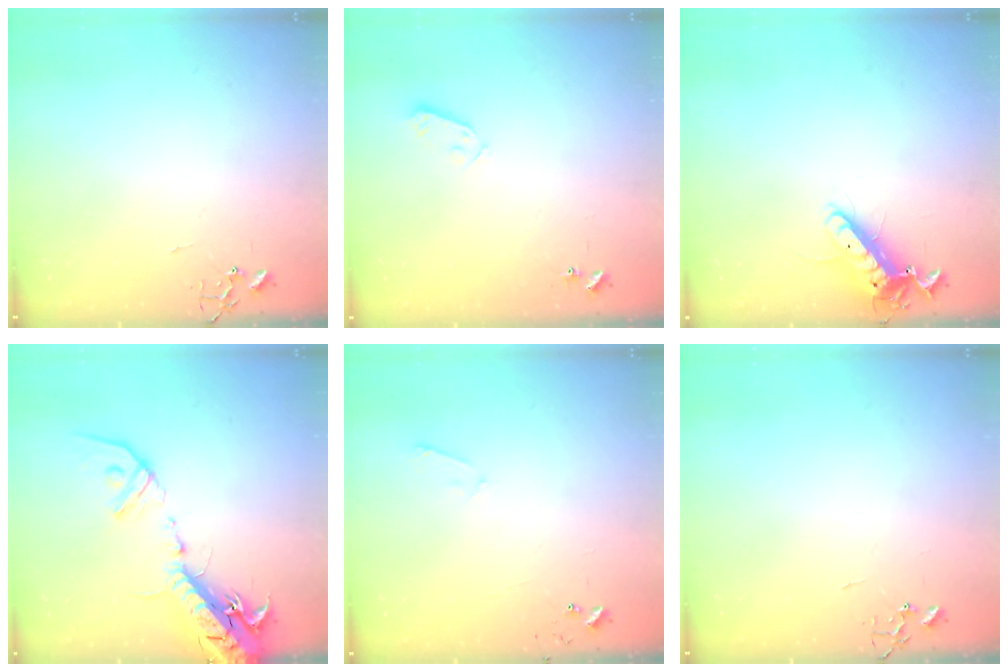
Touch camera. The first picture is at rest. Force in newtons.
{"total": 3.0, "press": 2.9, "slide": 0.7}
{"total": 12.1, "press": 12.0, "slide": 1.8}
{"total": 19.2, "press": 18.8, "slide": 3.9}
{"total": 4.2, "press": 4.2, "slide": 0.3}
{"total": 0.0}